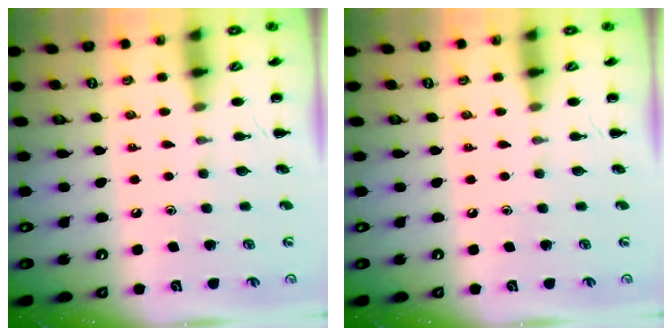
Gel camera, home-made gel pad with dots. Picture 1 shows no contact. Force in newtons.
{"total": 0.0}